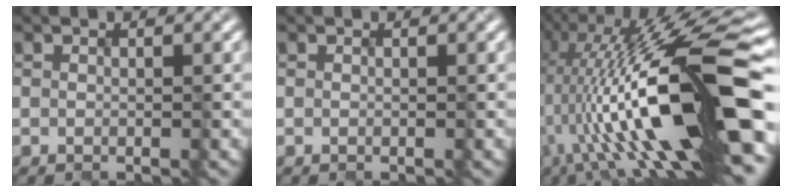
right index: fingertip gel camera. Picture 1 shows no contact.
{"total": 0.0}
{"total": 18.7, "force": [-1.6, 5.1, 17.9], "torque": [-0.318, 0.043, -0.036]}